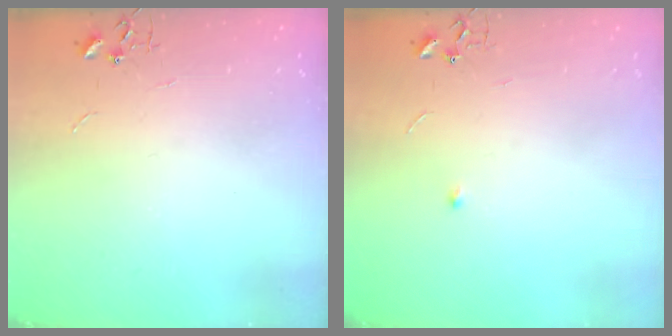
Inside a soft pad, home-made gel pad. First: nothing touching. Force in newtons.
{"total": 4.6, "press": 4.5, "slide": 0.7}